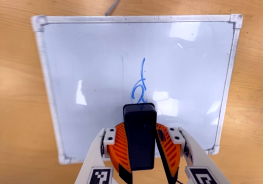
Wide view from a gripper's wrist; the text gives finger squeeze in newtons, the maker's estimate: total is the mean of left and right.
{"total": 8.8, "left": 9.7, "right": 7.9}